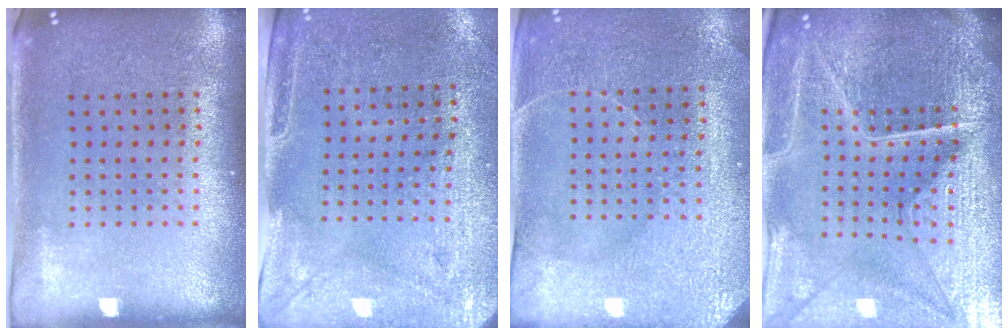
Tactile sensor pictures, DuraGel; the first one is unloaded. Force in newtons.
{"total": 2.9, "press": 2.5, "slide": 1.6}
{"total": 3.0, "press": 2.9, "slide": 0.3}
{"total": 6.2, "press": 5.5, "slide": 2.9}